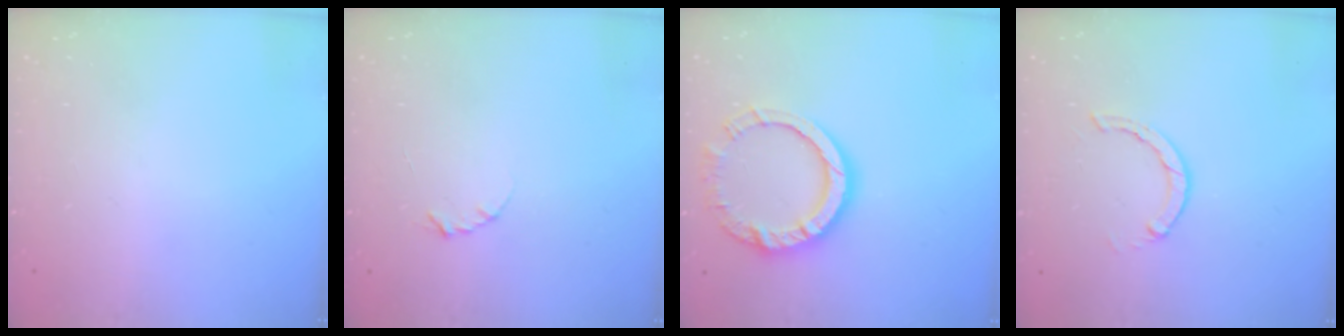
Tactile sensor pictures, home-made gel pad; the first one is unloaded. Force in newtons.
{"total": 2.3, "press": 2.3, "slide": 0.4}
{"total": 11.5, "press": 11.5, "slide": 1.0}
{"total": 2.8, "press": 2.7, "slide": 0.4}